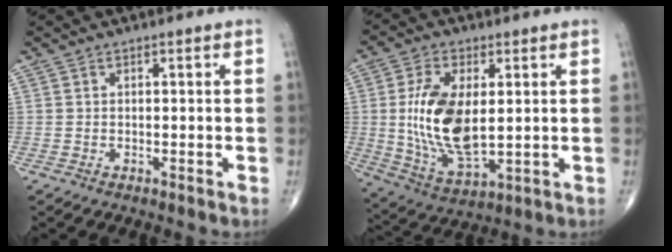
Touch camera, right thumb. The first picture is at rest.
{"total": 15.4, "force": [1.4, 7.8, 13.2], "torque": [-0.254, -0.018, 0.037]}